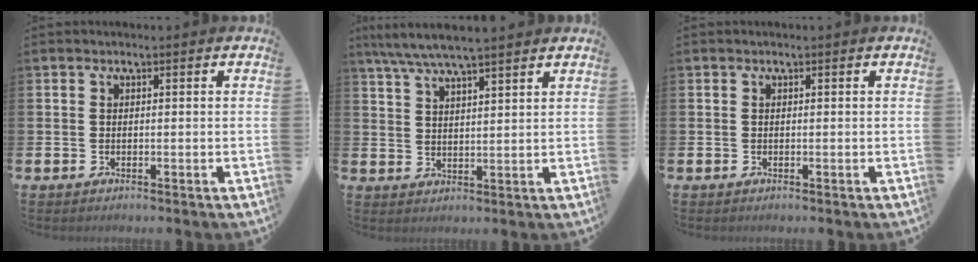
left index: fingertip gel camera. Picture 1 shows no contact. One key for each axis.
{"total": 6.1, "fx": 5.6, "fy": 0.3, "fz": 2.4, "tx": -0.067, "ty": -0.015, "tz": 0.102}
{"total": 0.0}